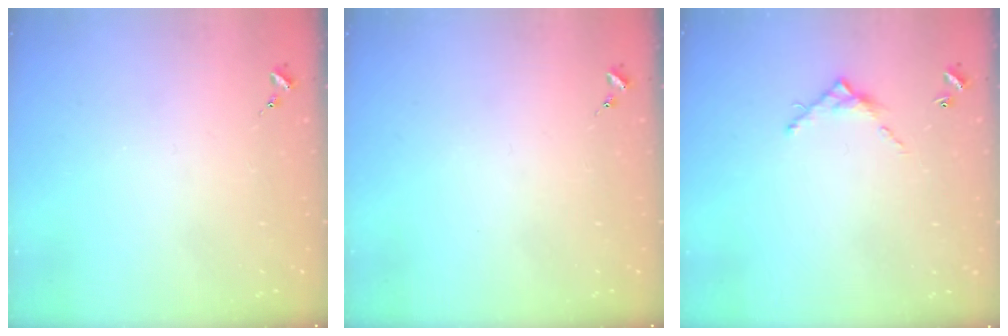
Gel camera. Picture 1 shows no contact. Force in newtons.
{"total": 0.0}
{"total": 7.0, "press": 7.0, "slide": 0.2}